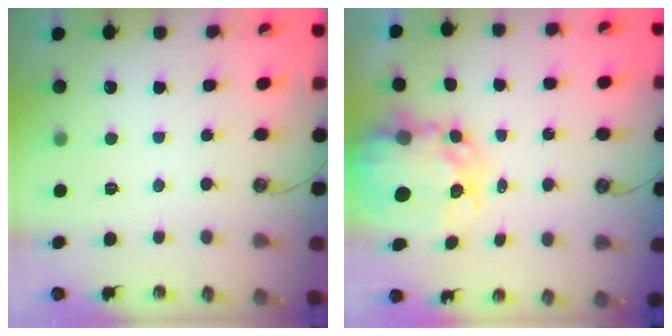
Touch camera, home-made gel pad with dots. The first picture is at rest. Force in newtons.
{"total": 8.2, "press": 8.2, "slide": 0.7}